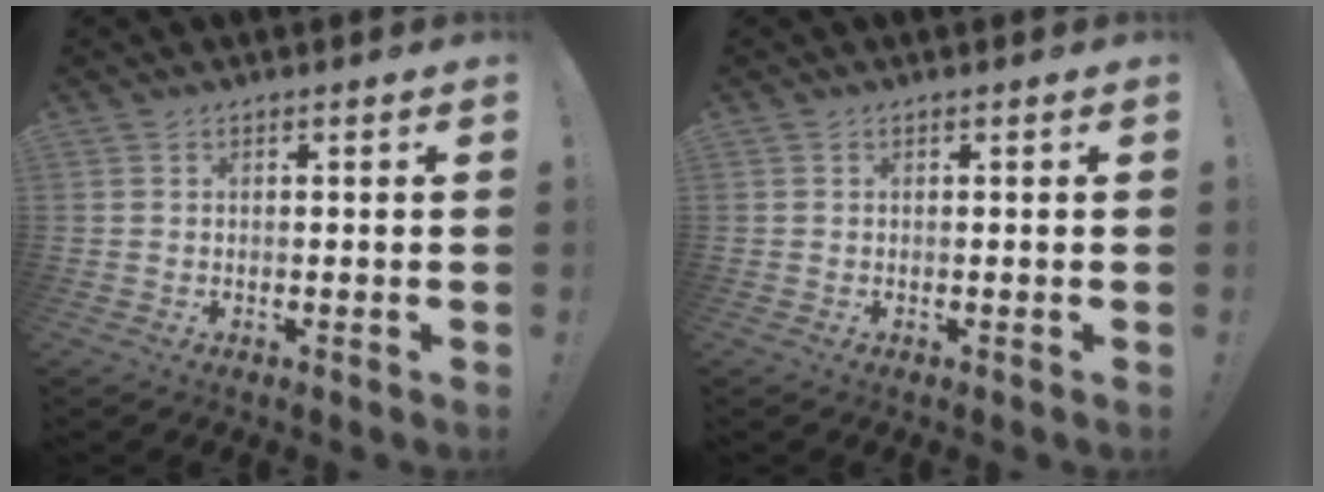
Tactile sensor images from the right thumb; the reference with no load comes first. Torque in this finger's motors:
{"motor_torque": [-0.16, -0.16, -0.01, 0.00, 0.00]}